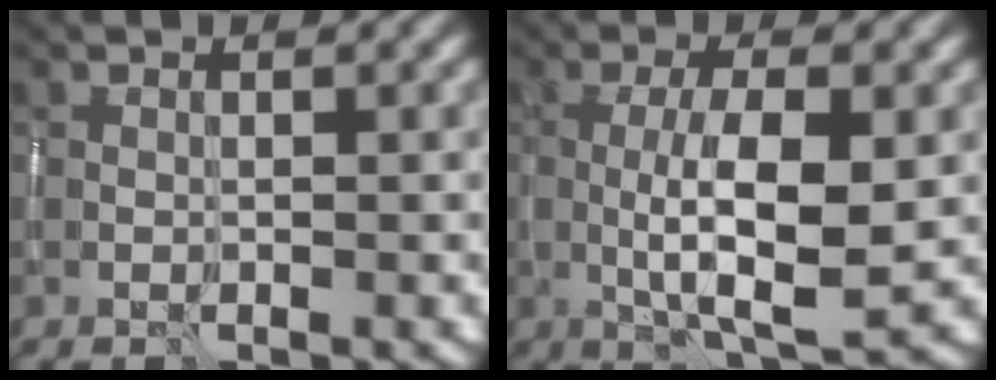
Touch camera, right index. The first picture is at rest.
{"total": 6.6, "force": [-0.6, 1.8, 6.4], "torque": [-0.113, -0.005, -0.008]}